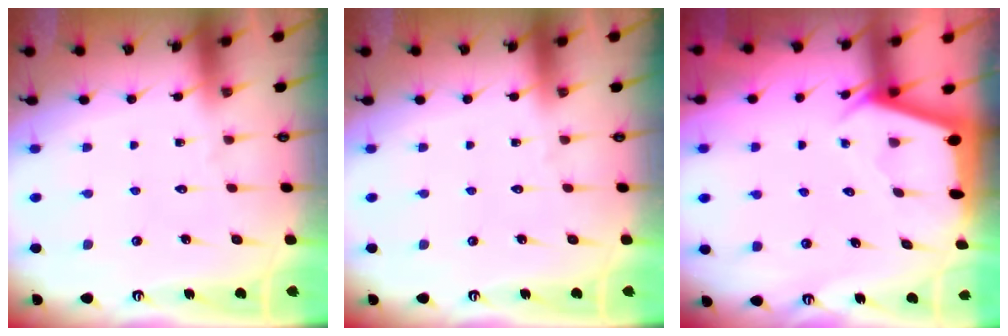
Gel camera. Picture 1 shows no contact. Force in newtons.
{"total": 0.0}
{"total": 2.3, "press": 2.3, "slide": 0.3}